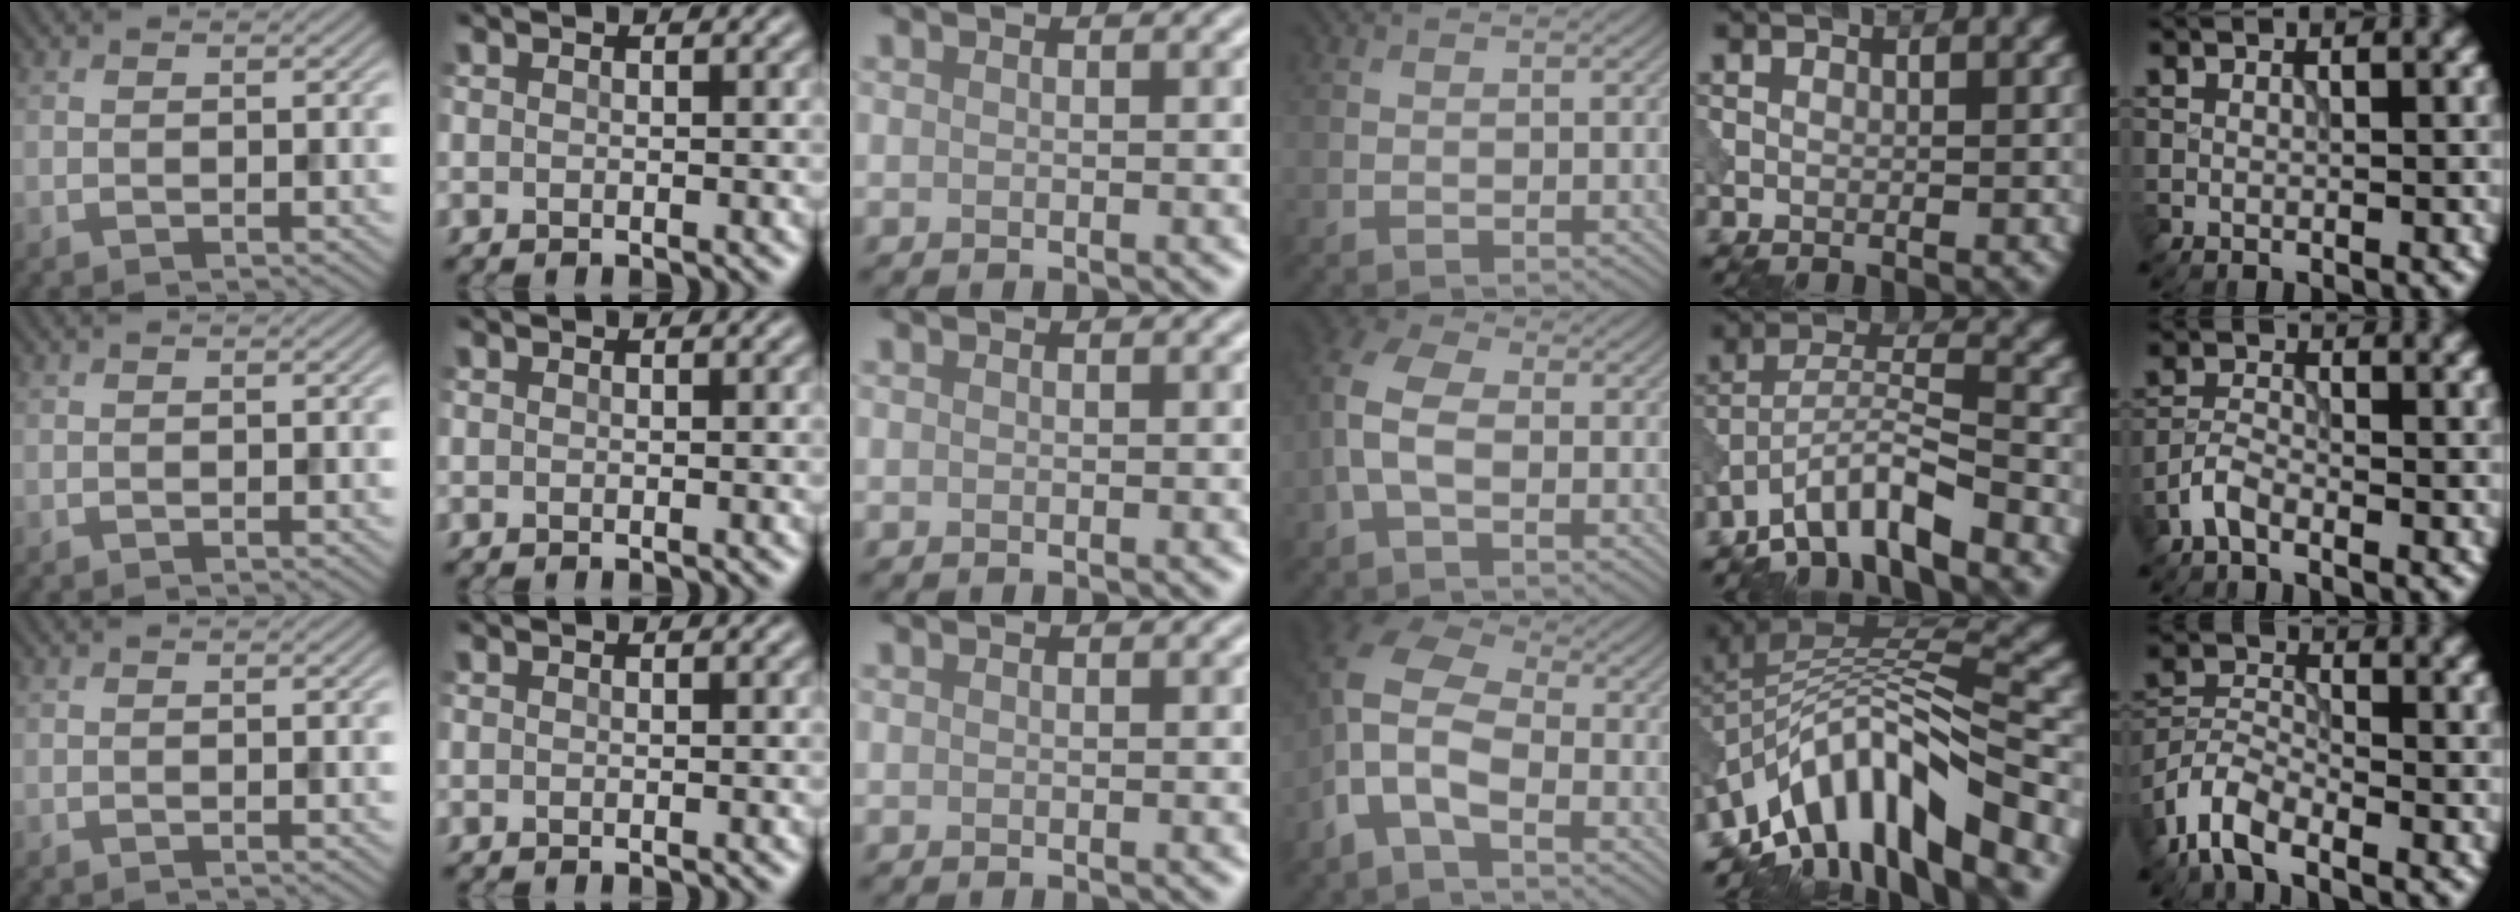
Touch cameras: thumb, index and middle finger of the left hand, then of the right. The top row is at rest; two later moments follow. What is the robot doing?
{"motion": "dispense", "object": "pipette"}